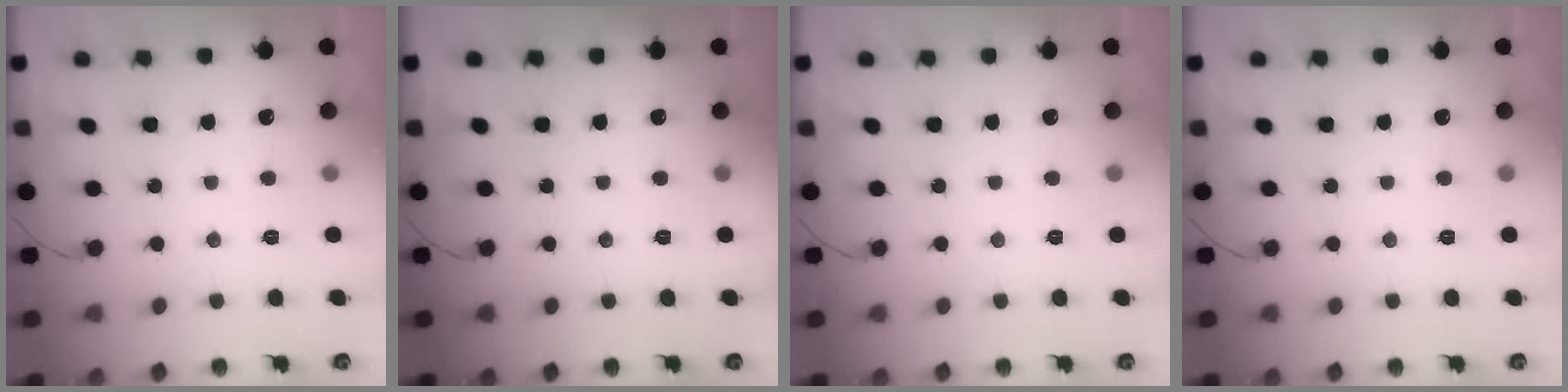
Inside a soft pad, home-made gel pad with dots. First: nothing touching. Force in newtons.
{"total": 0.0}
{"total": 0.0}
{"total": 0.0}